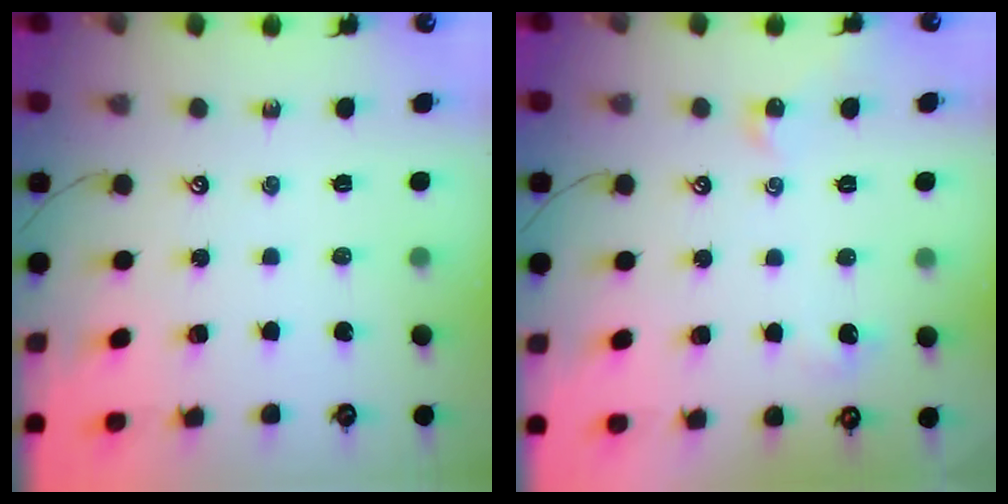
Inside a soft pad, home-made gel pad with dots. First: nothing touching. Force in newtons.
{"total": 2.1, "press": 2.0, "slide": 0.6}